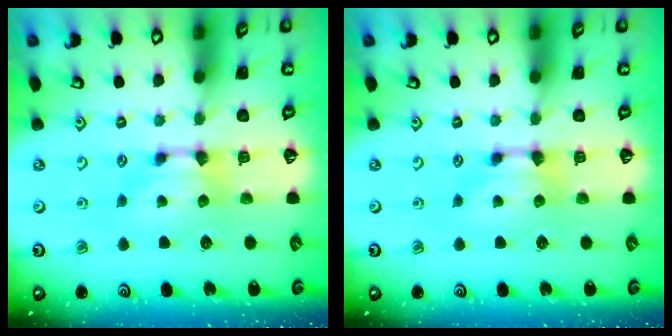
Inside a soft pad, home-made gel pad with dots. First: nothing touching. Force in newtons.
{"total": 0.0}